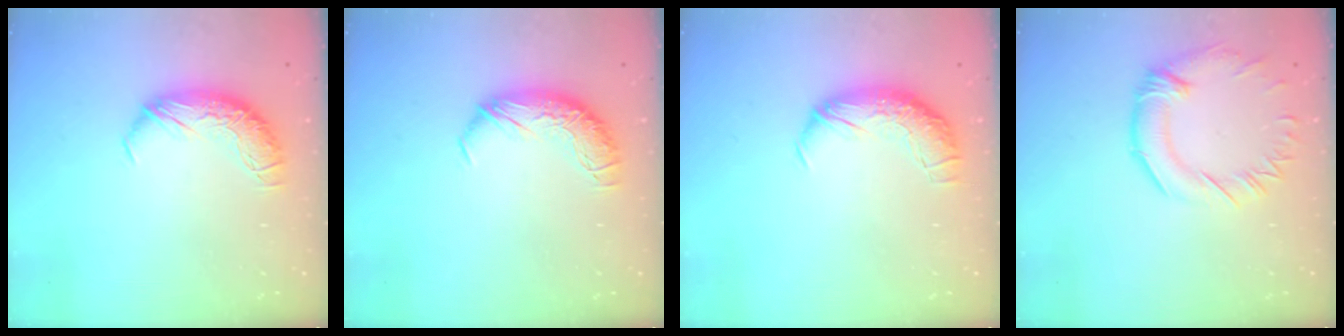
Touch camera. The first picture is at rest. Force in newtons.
{"total": 0.0}
{"total": 2.3, "press": 1.0, "slide": 2.1}
{"total": 1.3, "press": 0.6, "slide": 1.1}